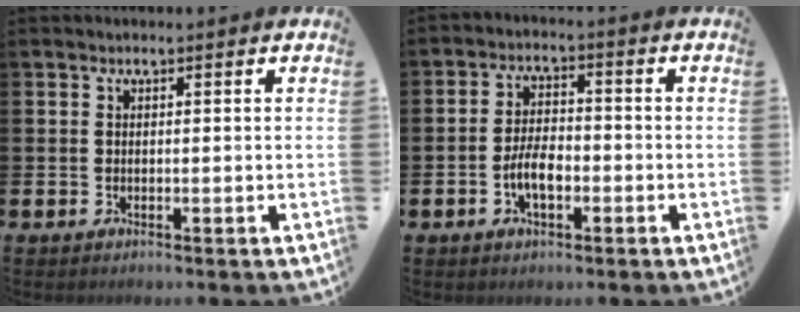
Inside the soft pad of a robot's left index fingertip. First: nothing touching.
{"total": 4.7, "force": [-1.5, 2.3, 3.8], "torque": [-0.059, 0.000, -0.033]}